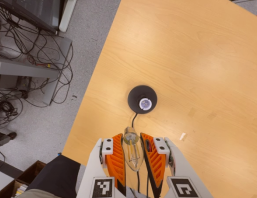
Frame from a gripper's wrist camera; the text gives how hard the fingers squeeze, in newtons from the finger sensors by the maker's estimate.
{"total": 21.7, "left": 23.6, "right": 19.9}